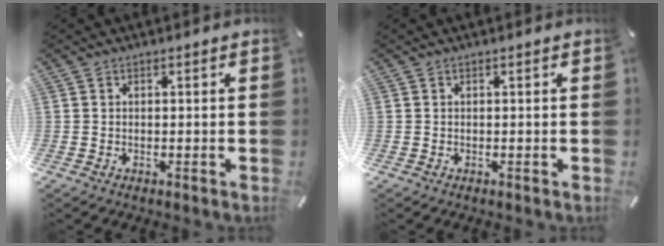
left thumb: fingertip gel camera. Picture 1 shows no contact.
{"total": 0.0}